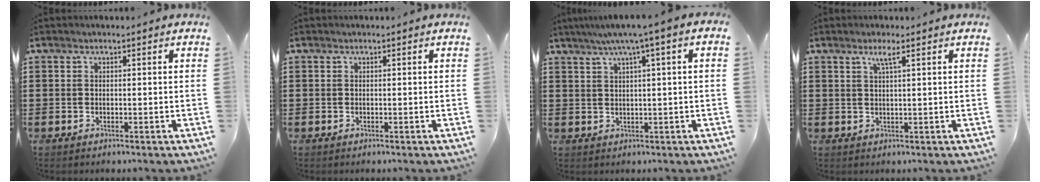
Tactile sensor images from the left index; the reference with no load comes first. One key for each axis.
{"total": 0.0}
{"total": 3.8, "fx": 1.3, "fy": 0.0, "fz": 3.5, "tx": -0.069, "ty": 0.000, "tz": 0.018}
{"total": 2.2, "fx": 1.0, "fy": 0.0, "fz": 1.9, "tx": -0.040, "ty": -0.001, "tz": 0.017}